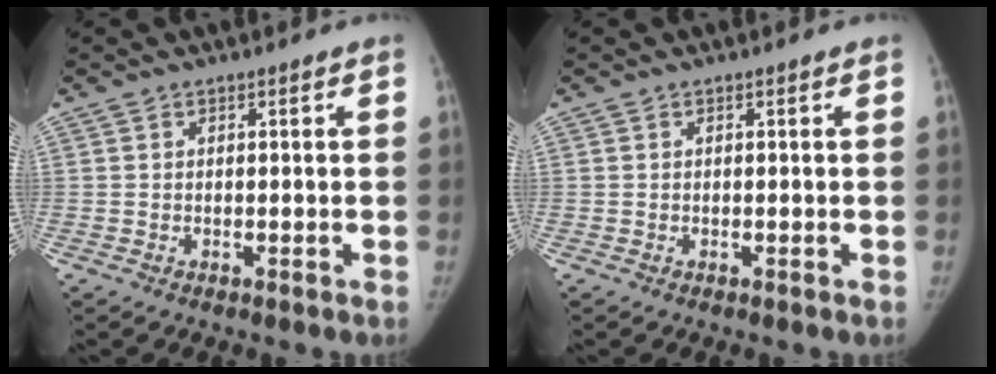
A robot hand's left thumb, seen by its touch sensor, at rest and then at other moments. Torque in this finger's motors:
{"motor_torque": [-0.05, -0.01, 0.04, -0.20, 0.00]}